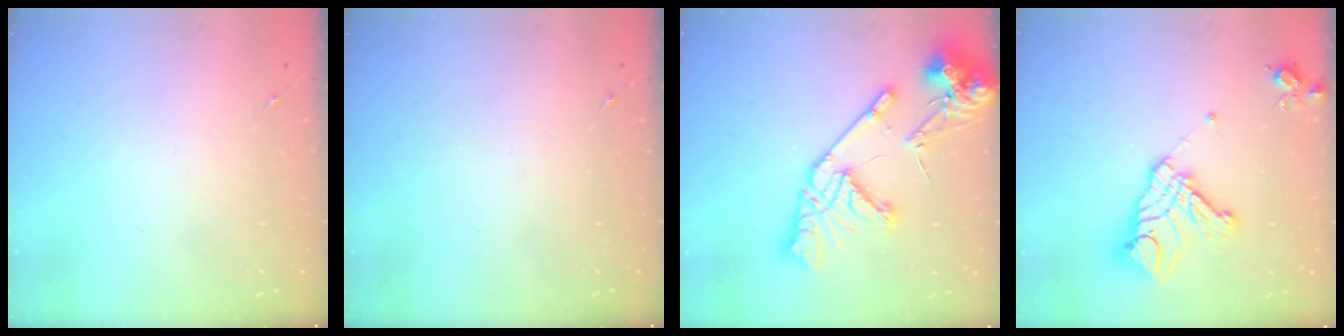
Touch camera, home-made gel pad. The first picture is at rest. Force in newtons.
{"total": 0.0}
{"total": 20.9, "press": 20.7, "slide": 2.5}
{"total": 17.6, "press": 17.5, "slide": 1.9}